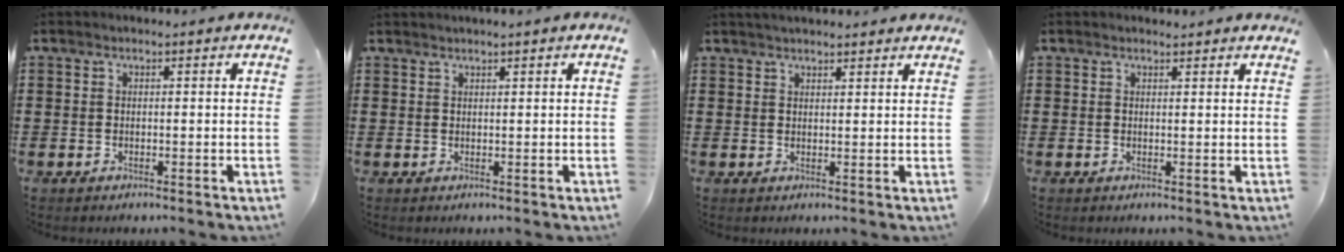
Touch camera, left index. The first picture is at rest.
{"total": 0.8, "force": [0.7, -0.1, 0.4], "torque": [-0.006, -0.002, 0.014]}
{"total": 2.0, "force": [2.0, 0.1, 0.4], "torque": [-0.012, 0.000, 0.038]}
{"total": 1.1, "force": [1.1, 0.2, 0.1], "torque": [-0.005, 0.000, 0.021]}